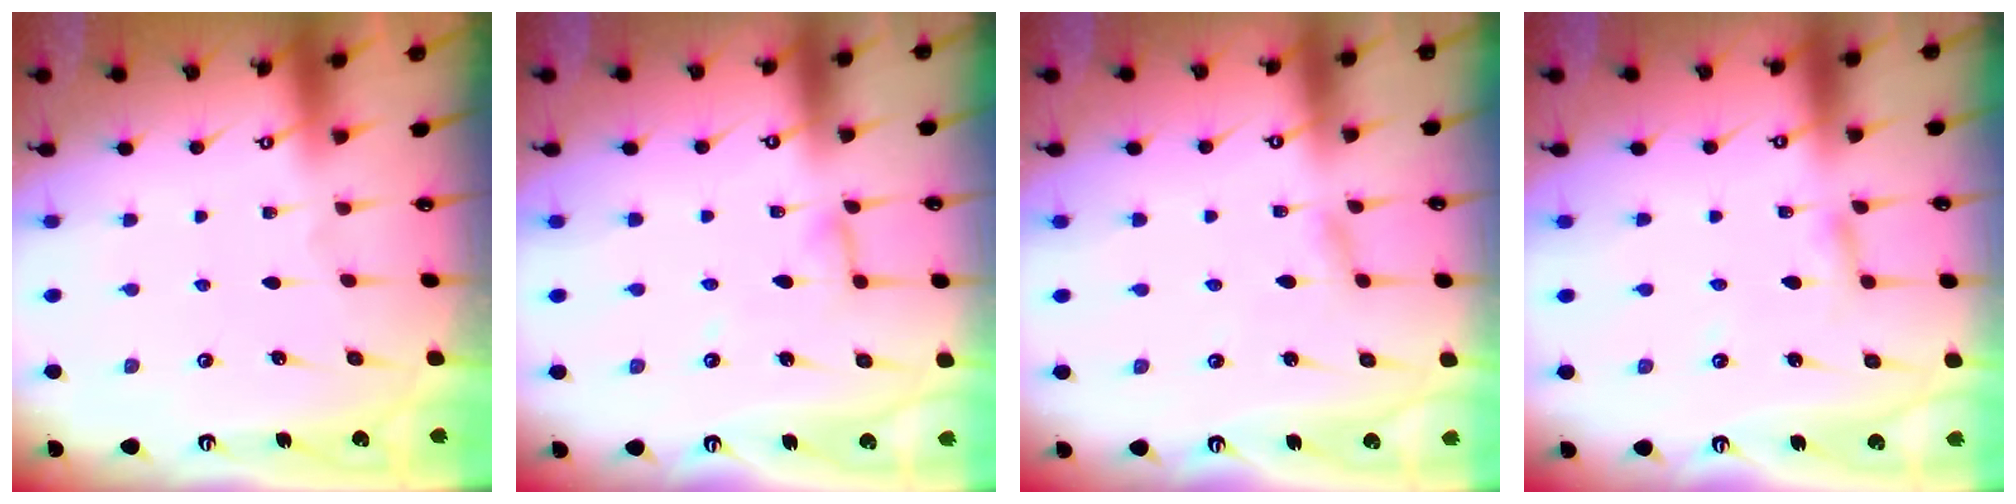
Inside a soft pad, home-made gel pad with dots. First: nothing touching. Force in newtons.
{"total": 4.2, "press": 4.2, "slide": 0.2}
{"total": 3.1, "press": 3.1, "slide": 0.3}
{"total": 2.4, "press": 2.4, "slide": 0.2}